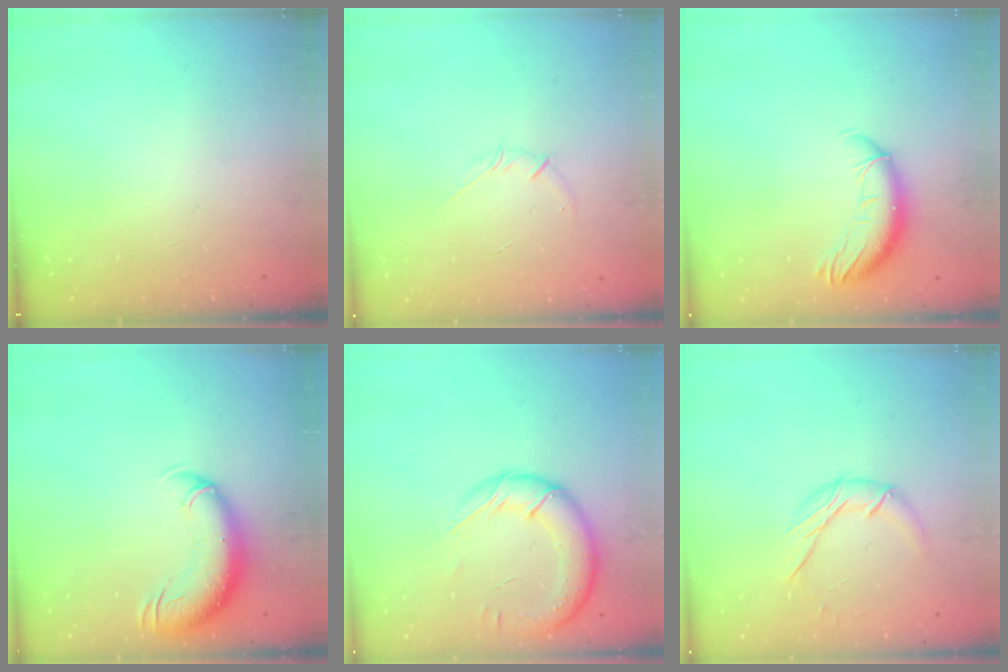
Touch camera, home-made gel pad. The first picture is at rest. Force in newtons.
{"total": 3.6, "press": 3.4, "slide": 1.2}
{"total": 11.2, "press": 11.1, "slide": 1.7}
{"total": 11.3, "press": 10.9, "slide": 3.0}
{"total": 18.0, "press": 17.4, "slide": 4.4}
{"total": 8.7, "press": 8.7, "slide": 0.3}